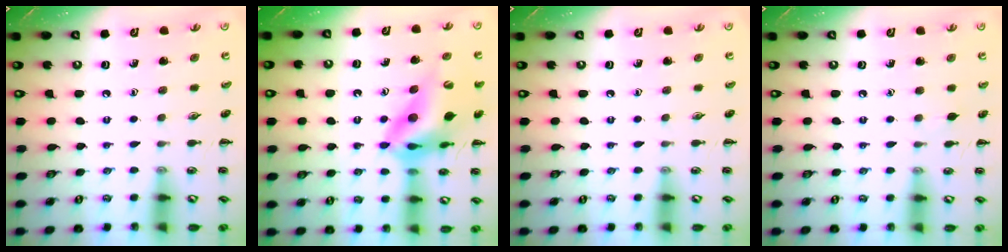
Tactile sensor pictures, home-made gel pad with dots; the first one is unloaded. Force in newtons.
{"total": 15.1, "press": 14.4, "slide": 4.7}
{"total": 0.0}
{"total": 2.6, "press": 2.3, "slide": 1.1}